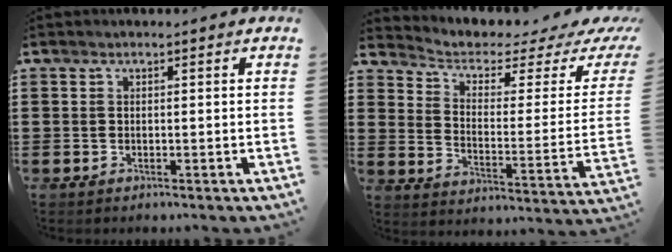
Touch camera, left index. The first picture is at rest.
{"total": 3.2, "force": [1.9, 1.2, 2.2], "torque": [-0.058, -0.017, 0.026]}